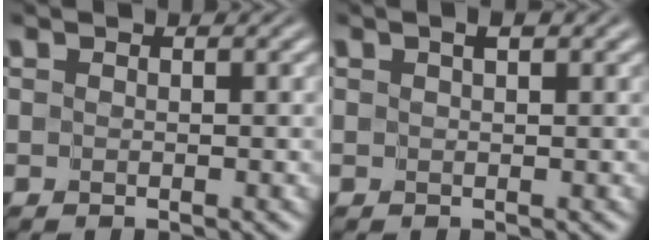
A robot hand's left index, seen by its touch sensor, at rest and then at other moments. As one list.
[{"total": 1.5, "force": [0.9, 0.3, 1.2], "torque": [-0.014, -0.003, 0.012]}]